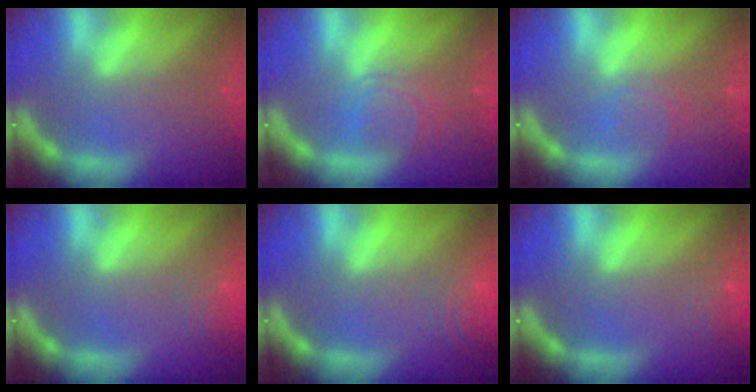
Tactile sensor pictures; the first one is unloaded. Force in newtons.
{"total": 4.0}
{"total": 1.9}
{"total": 4.0}
{"total": 6.5}
{"total": 1.9}